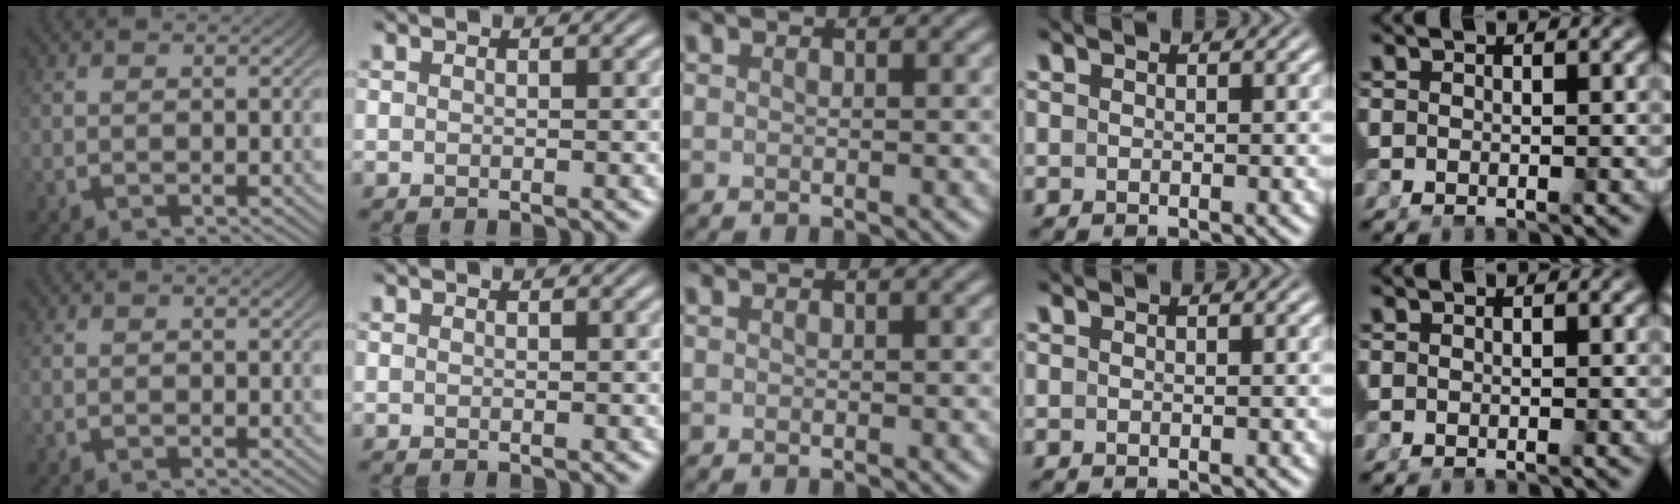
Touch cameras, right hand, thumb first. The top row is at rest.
{}